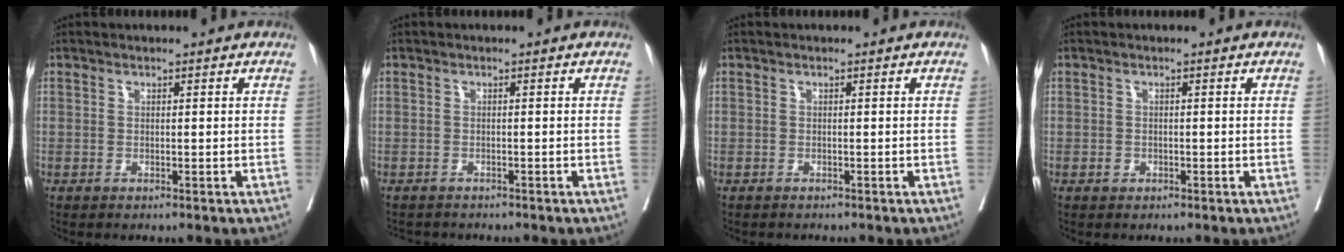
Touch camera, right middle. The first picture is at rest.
{"total": 2.8, "force": [-2.6, 1.0, 0.4], "torque": [-0.007, -0.004, -0.038]}
{"total": 0.9, "force": [-0.8, 0.3, 0.1], "torque": [-0.009, -0.001, -0.014]}
{"total": 0.7, "force": [-0.3, 0.6, 0.2], "torque": [-0.005, 0.002, -0.004]}